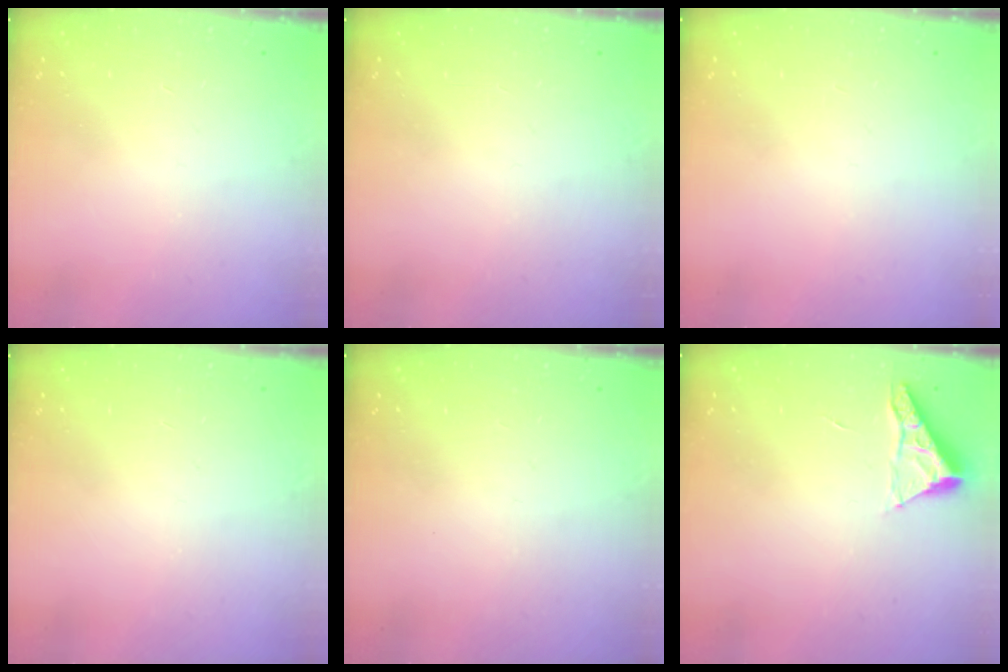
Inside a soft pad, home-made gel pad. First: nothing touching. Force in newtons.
{"total": 0.0}
{"total": 0.0}
{"total": 0.0}
{"total": 0.0}
{"total": 5.3, "press": 5.3, "slide": 0.5}